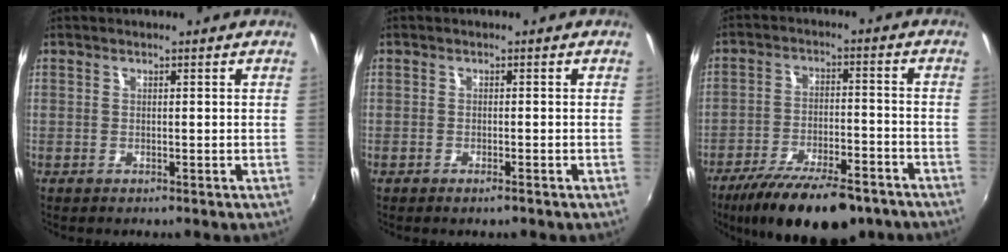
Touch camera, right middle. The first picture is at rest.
{"total": 1.0, "force": [-0.8, 0.2, 0.5], "torque": [-0.010, -0.003, -0.016]}
{"total": 18.4, "force": [-13.8, 6.0, 10.5], "torque": [-0.198, -0.034, -0.208]}